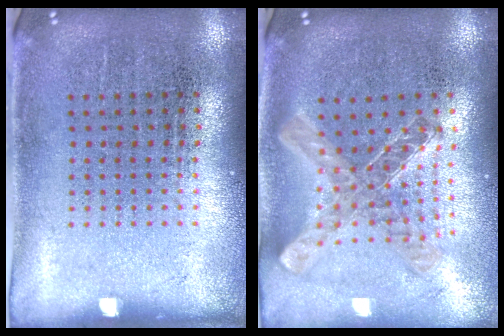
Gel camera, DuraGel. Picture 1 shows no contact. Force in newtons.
{"total": 1.1, "press": 1.1, "slide": 0.2}